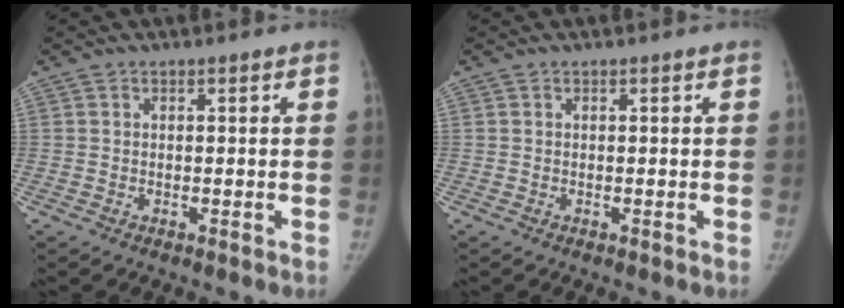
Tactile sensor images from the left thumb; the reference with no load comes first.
{"total": 0.0}